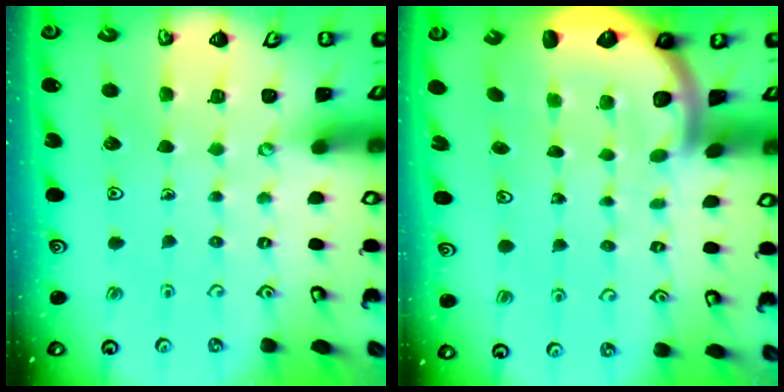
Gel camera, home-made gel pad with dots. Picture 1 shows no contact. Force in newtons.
{"total": 3.4, "press": 3.2, "slide": 1.0}